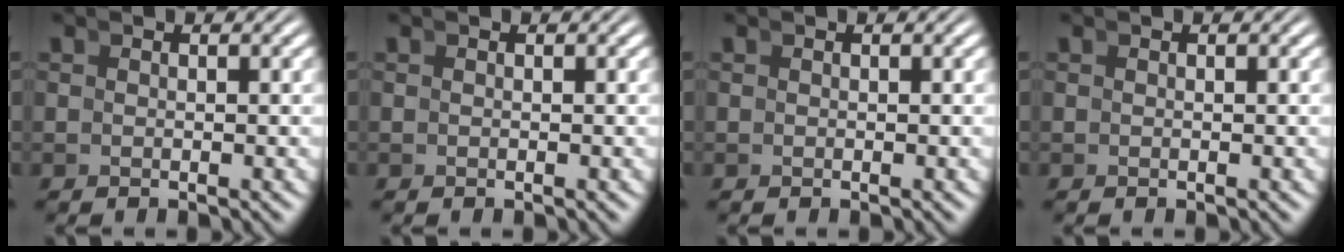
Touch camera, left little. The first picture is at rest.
{"total": 0.0}
{"total": 0.0}
{"total": 0.0}